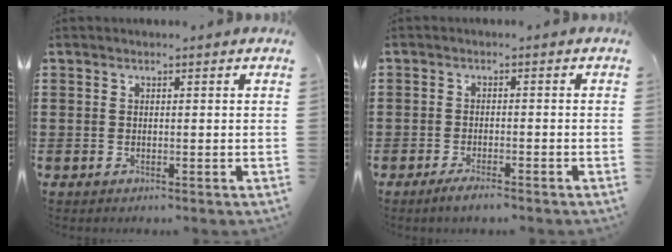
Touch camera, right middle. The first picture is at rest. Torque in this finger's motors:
{"motor_torque": [0.81, 0.38, 0.02, 0.06]}